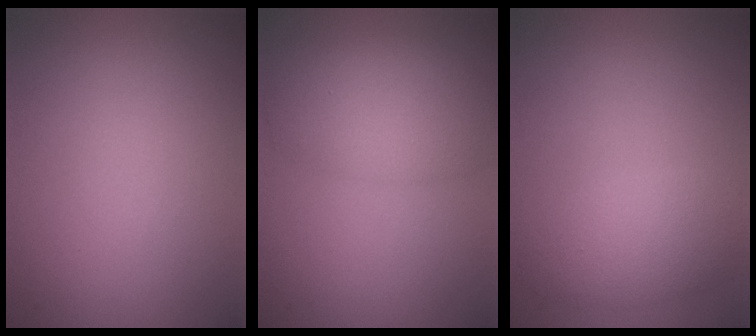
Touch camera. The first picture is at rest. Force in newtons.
{"total": 5.0, "press": 5.0, "slide": 0.3}
{"total": 3.5, "press": 3.4, "slide": 0.2}